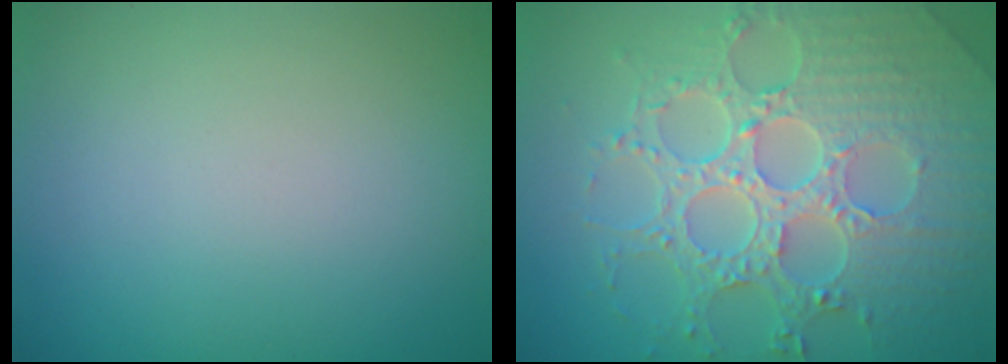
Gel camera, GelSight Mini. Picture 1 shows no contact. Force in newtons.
{"total": 8.2, "press": 6.0, "slide": 5.6}